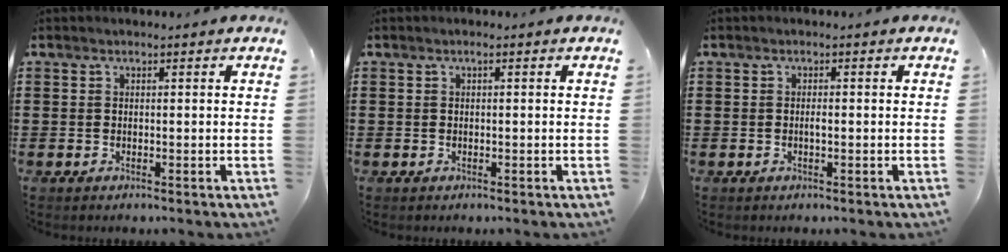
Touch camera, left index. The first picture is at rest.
{"total": 0.6, "force": [0.0, 0.0, 0.6], "torque": [-0.010, -0.002, 0.001]}
{"total": 0.9, "force": [-0.2, 0.2, 0.8], "torque": [-0.018, -0.002, -0.003]}